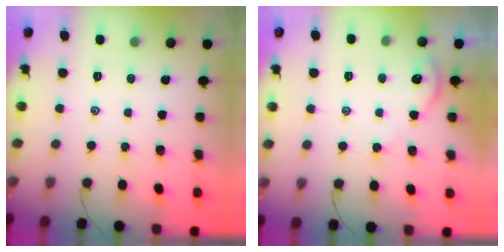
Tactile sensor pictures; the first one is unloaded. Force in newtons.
{"total": 2.7, "press": 2.7, "slide": 0.4}